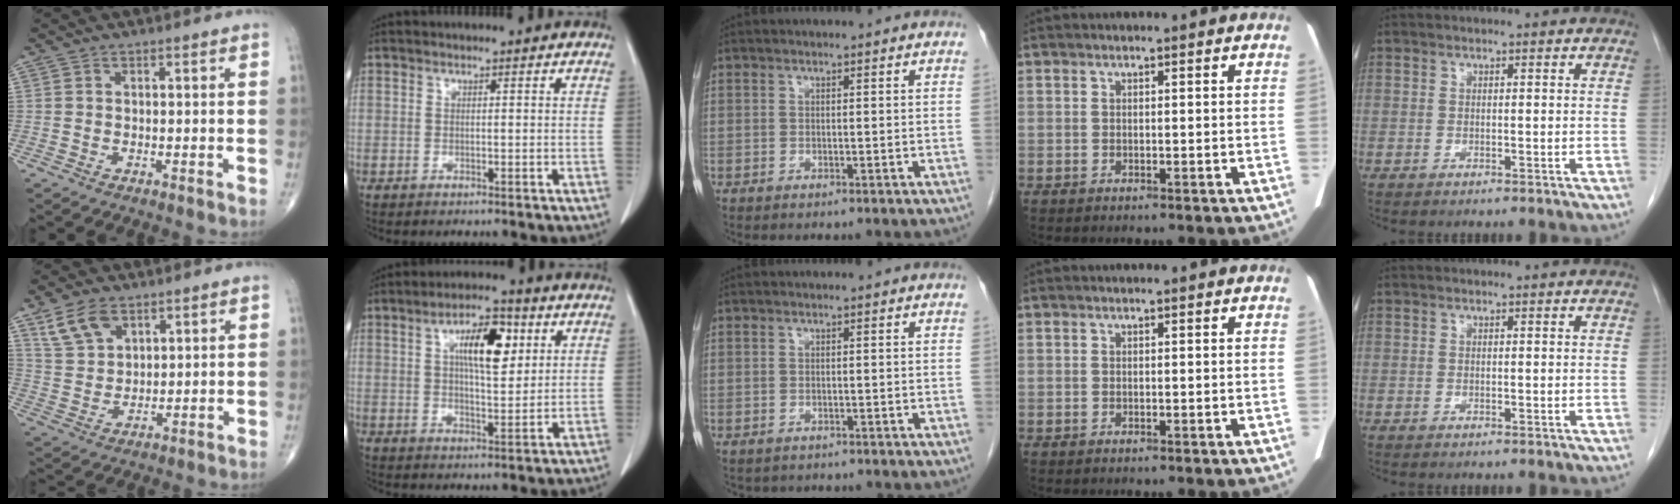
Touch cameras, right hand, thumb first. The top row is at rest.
{"thumb": {"total": 7.7, "force": [4.6, 4.5, 4.2], "torque": [-0.070, -0.017, 0.097]}, "index": {"total": 9.5, "force": [3.2, 3.3, 8.4], "torque": [-0.139, 0.013, 0.054]}, "middle": {"total": 1.9, "force": [-1.5, 1.1, 0.2], "torque": [-0.011, -0.001, -0.019]}}